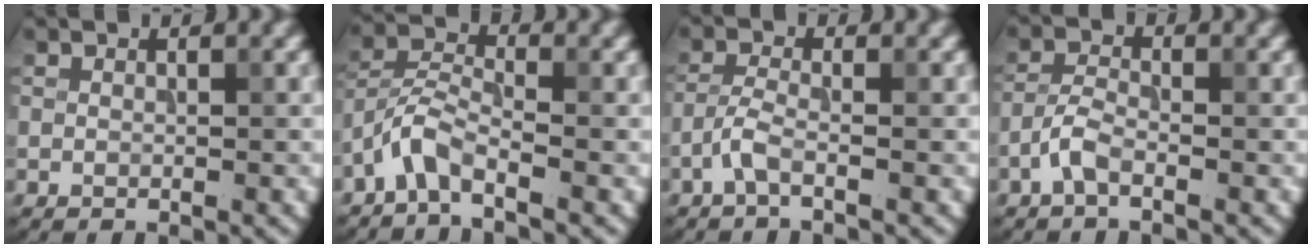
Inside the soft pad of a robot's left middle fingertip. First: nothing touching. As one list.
[{"total": 3.0, "force": [-2.3, 0.8, 1.8], "torque": [-0.041, 0.011, -0.055]}, {"total": 1.9, "force": [-1.1, 0.4, 1.5], "torque": [-0.035, 0.004, -0.031]}, {"total": 2.1, "force": [-1.3, 0.8, 1.5], "torque": [-0.032, 0.007, -0.034]}]